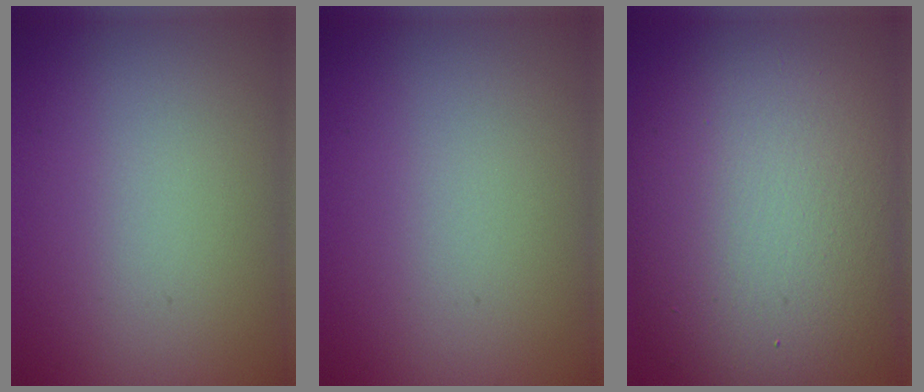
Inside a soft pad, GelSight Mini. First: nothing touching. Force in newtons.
{"total": 0.0}
{"total": 13.1, "press": 13.1, "slide": 0.5}